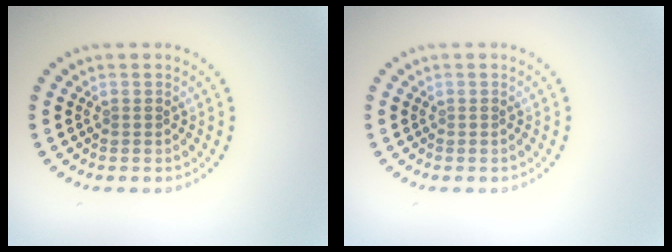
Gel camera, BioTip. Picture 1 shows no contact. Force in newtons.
{"total": 0.0}